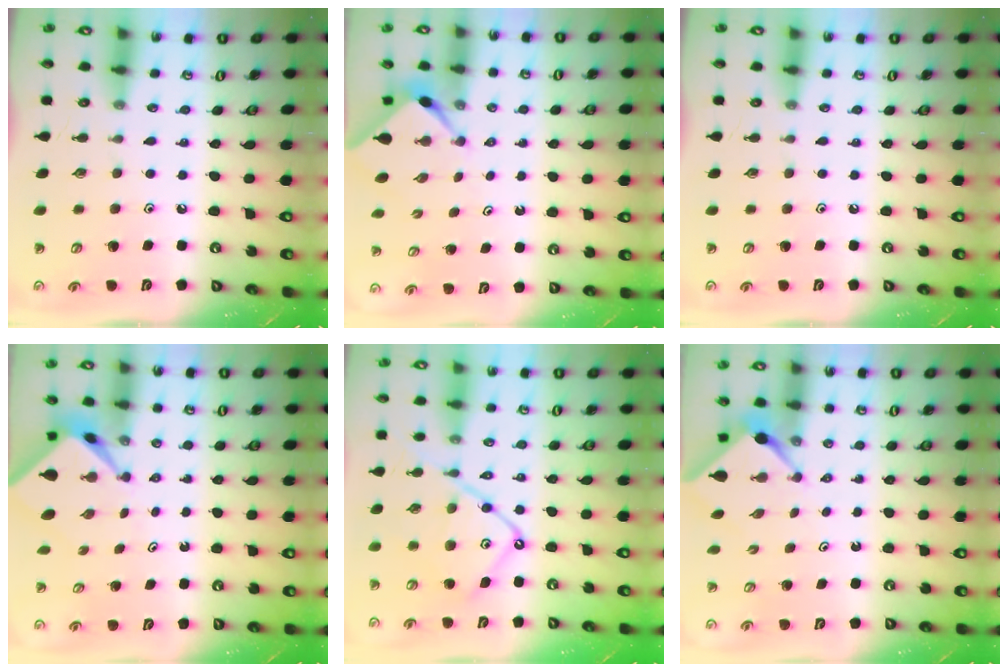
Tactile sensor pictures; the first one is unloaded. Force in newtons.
{"total": 2.3, "press": 2.3, "slide": 0.1}
{"total": 0.0}
{"total": 2.4, "press": 2.4, "slide": 0.2}
{"total": 13.5, "press": 13.5, "slide": 1.3}
{"total": 2.5, "press": 2.4, "slide": 0.3}